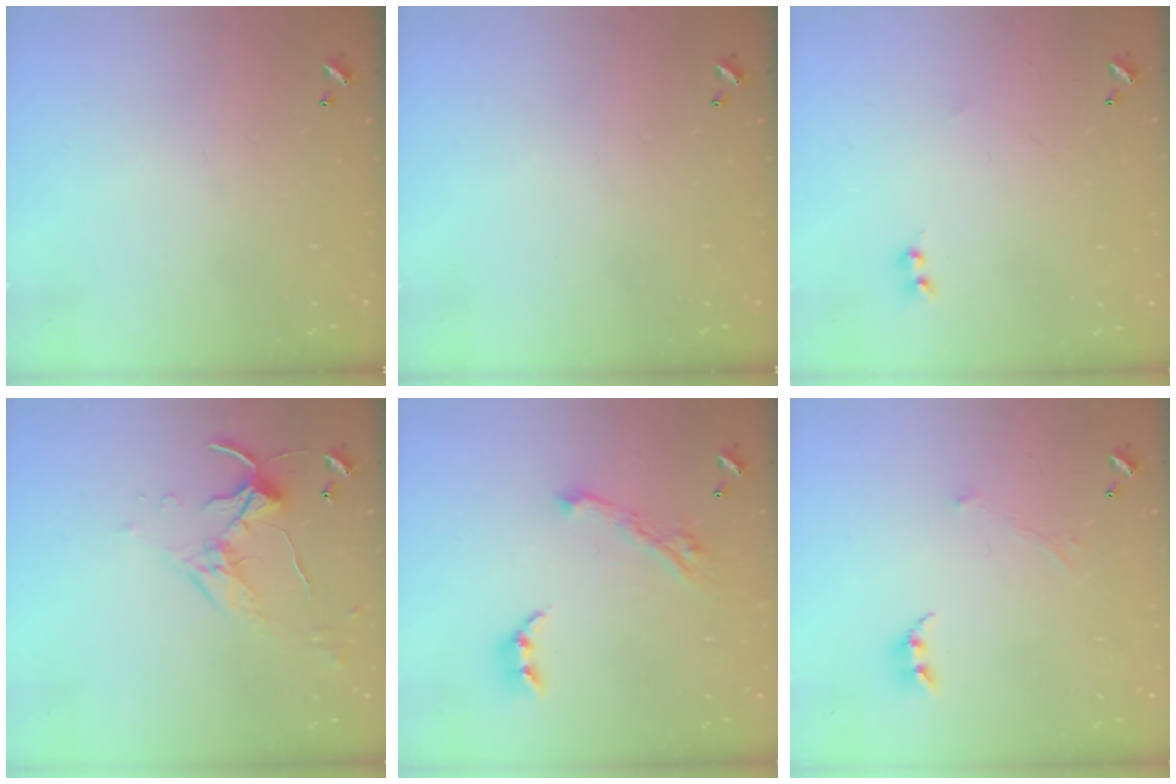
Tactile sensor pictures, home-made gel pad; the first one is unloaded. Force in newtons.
{"total": 0.0}
{"total": 2.0, "press": 2.0, "slide": 0.5}
{"total": 4.6, "press": 4.5, "slide": 0.7}
{"total": 7.8, "press": 7.7, "slide": 0.9}
{"total": 0.7, "press": 0.0, "slide": 0.7}